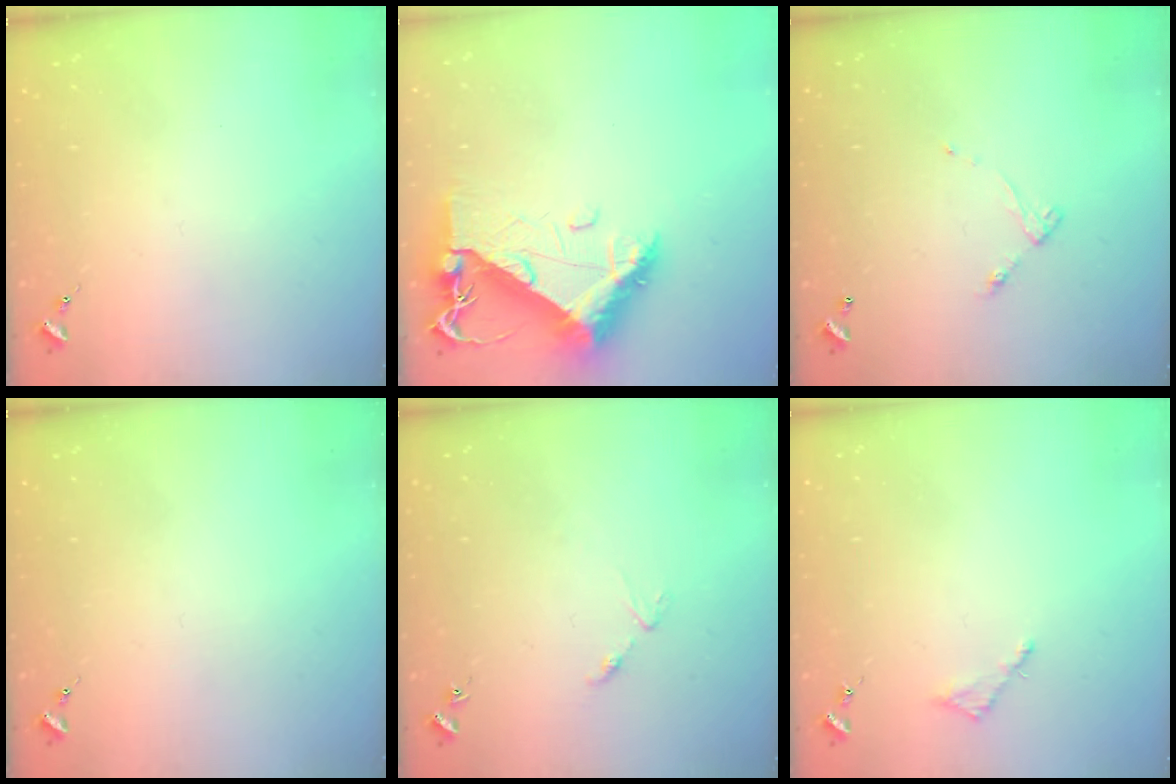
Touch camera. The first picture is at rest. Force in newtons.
{"total": 11.3, "press": 11.3, "slide": 1.2}
{"total": 4.2, "press": 4.2, "slide": 0.2}
{"total": 0.0}
{"total": 3.8, "press": 3.8, "slide": 0.5}
{"total": 2.8, "press": 2.7, "slide": 0.3}